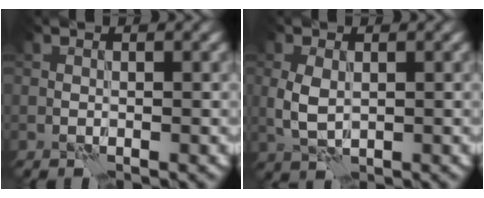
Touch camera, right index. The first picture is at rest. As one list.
[{"total": 2.6, "force": [0.3, 1.6, 2.0], "torque": [-0.050, 0.003, 0.008]}]